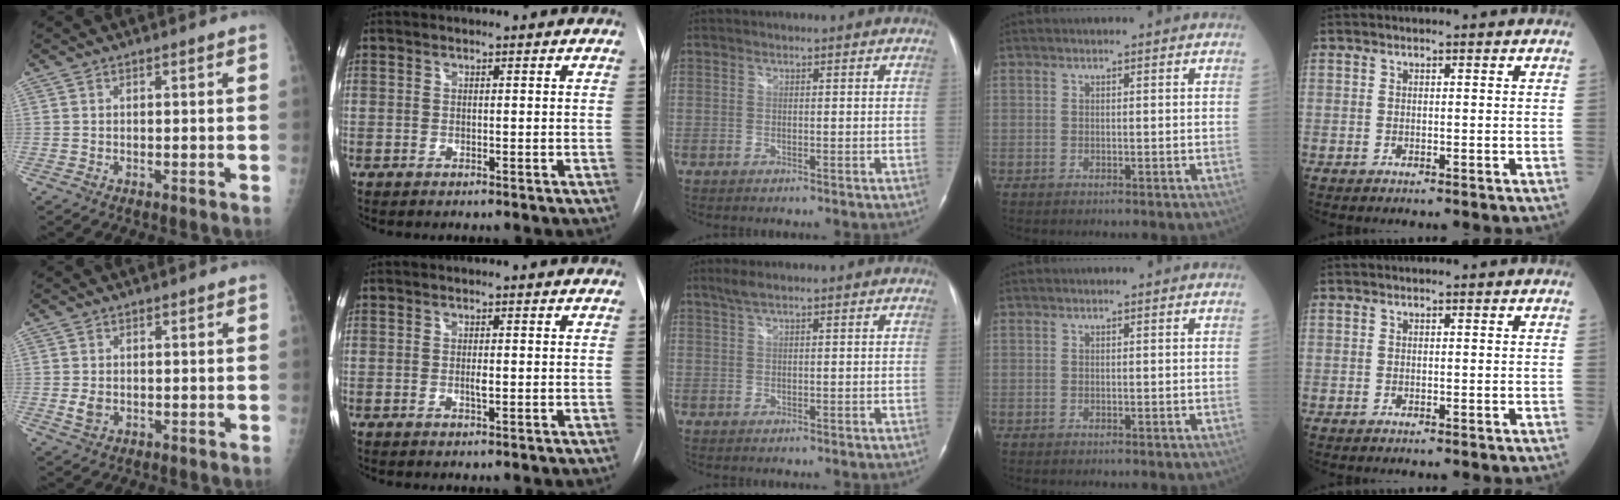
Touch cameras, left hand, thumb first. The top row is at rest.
{"thumb": {"total": 2.3, "force": [-0.1, 1.7, 1.5], "torque": [-0.025, -0.004, 0.000]}, "index": {"total": 1.0, "force": [-0.2, 0.1, 1.0], "torque": [-0.018, -0.005, -0.003]}, "middle": {"total": 1.9, "force": [1.4, 0.2, 1.3], "torque": [-0.036, 0.013, 0.029]}}